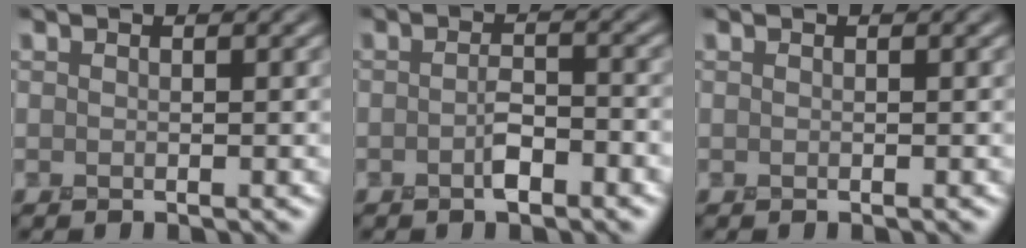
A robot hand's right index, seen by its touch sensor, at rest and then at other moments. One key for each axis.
{"total": 1.9, "fx": -1.0, "fy": 0.6, "fz": 1.5, "tx": -0.031, "ty": 0.005, "tz": -0.019}
{"total": 0.0}